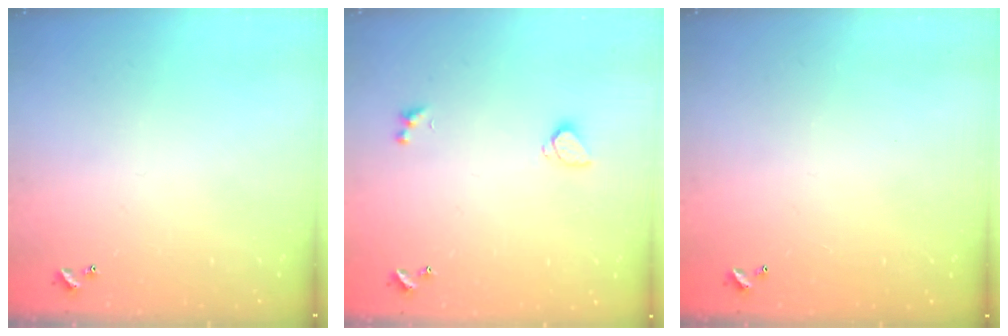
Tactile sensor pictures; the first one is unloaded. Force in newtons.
{"total": 0.8, "press": 0.6, "slide": 0.4}
{"total": 2.8, "press": 2.8, "slide": 0.1}